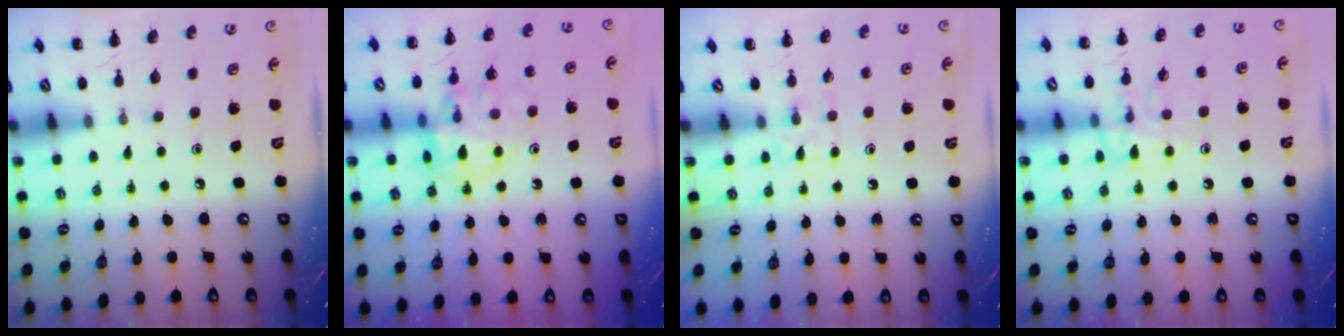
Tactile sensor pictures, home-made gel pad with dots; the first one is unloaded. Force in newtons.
{"total": 13.5, "press": 13.4, "slide": 1.6}
{"total": 2.9, "press": 2.7, "slide": 1.2}
{"total": 10.7, "press": 10.7, "slide": 1.0}